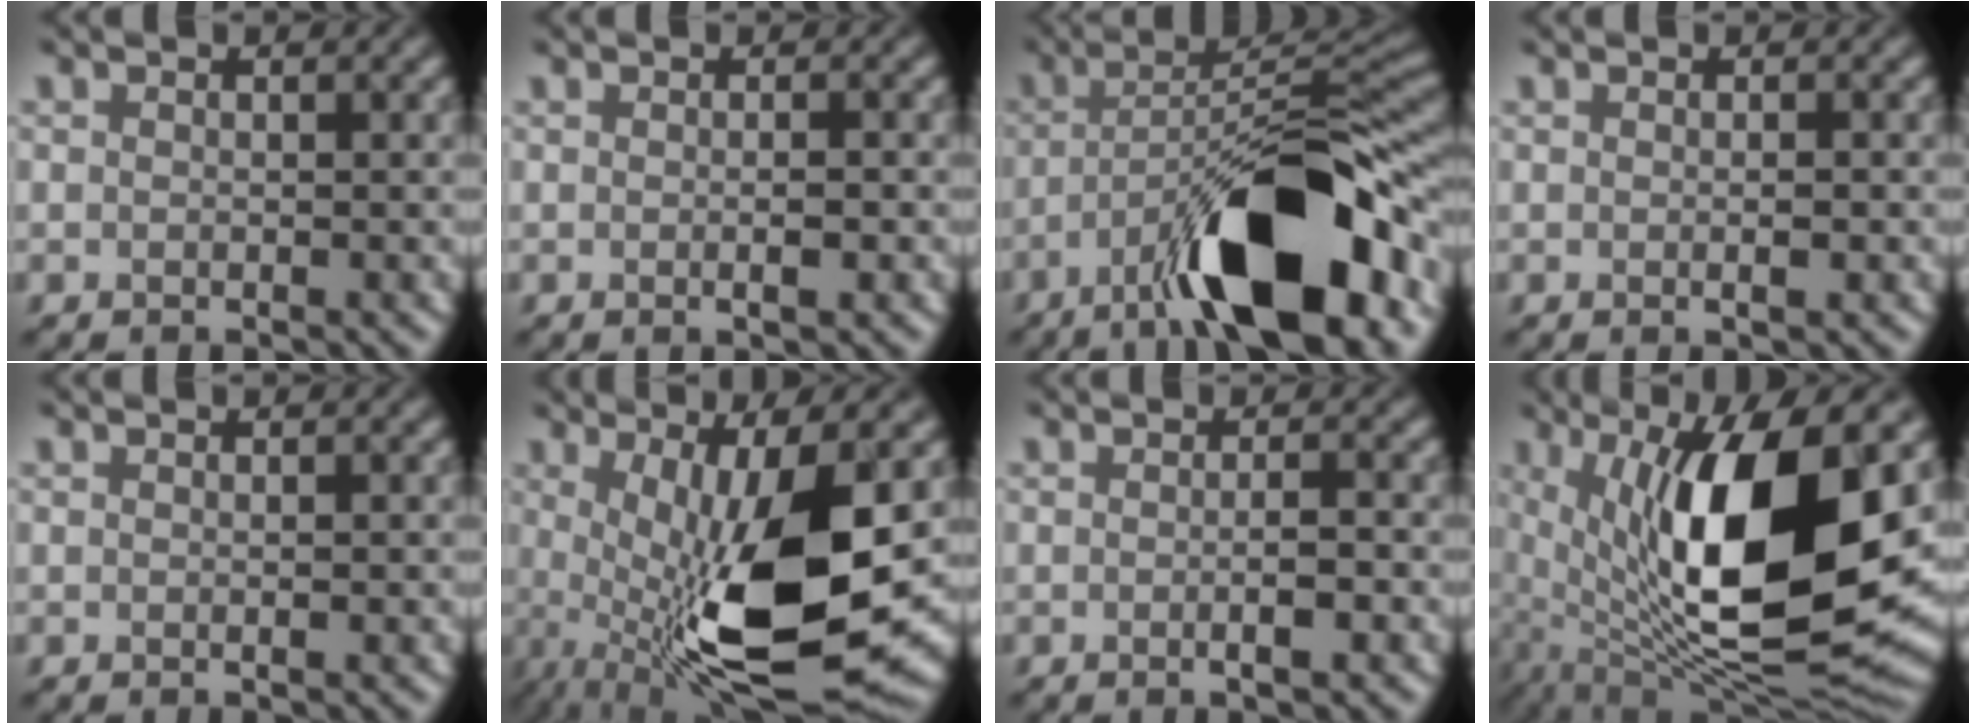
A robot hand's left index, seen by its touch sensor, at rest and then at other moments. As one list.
[{"total": 1.9, "force": [-0.1, 0.5, 1.9], "torque": [-0.021, -0.002, -0.004]}, {"total": 12.7, "force": [-6.4, 3.2, 10.5], "torque": [-0.155, 0.016, -0.110]}, {"total": 1.6, "force": [0.0, 0.4, 1.6], "torque": [-0.019, 0.001, -0.003]}, {"total": 0.7, "force": [0.1, 0.2, 0.6], "torque": [-0.008, 0.004, 0.001]}, {"total": 13.8, "force": [-0.8, 4.3, 13.1], "torque": [-0.219, -0.027, -0.008]}, {"total": 2.6, "force": [-0.2, 0.7, 2.5], "torque": [-0.025, -0.001, -0.003]}, {"total": 15.0, "force": [2.0, 5.7, 13.8], "torque": [-0.240, -0.025, 0.040]}]